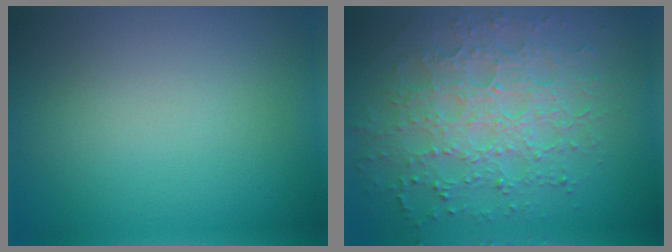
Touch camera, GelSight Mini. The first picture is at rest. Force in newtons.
{"total": 7.2, "press": 5.1, "slide": 5.1}